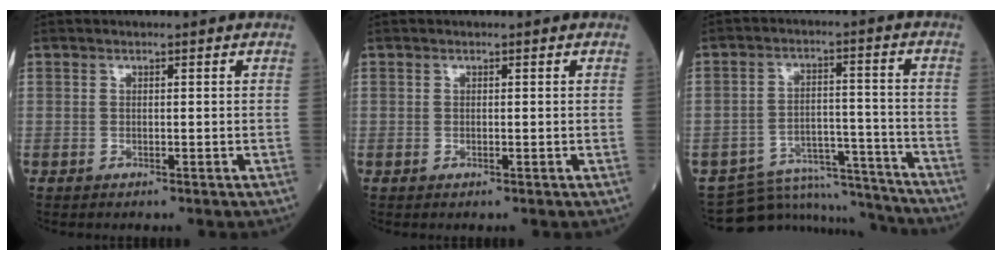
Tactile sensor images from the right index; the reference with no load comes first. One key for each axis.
{"total": 0.0}
{"total": 12.7, "fx": -12.4, "fy": 2.4, "fz": -0.1, "tx": 0.009, "ty": 0.044, "tz": -0.187}